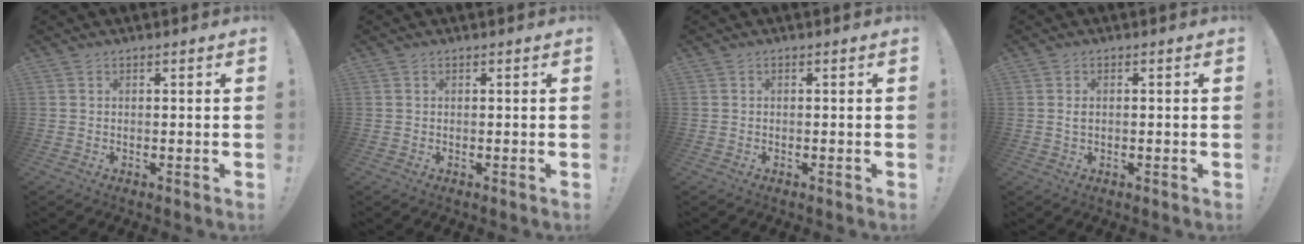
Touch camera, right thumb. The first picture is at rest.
{"total": 0.0}
{"total": 0.0}
{"total": 1.1, "force": [0.2, 0.8, 0.7], "torque": [-0.016, 0.004, 0.004]}